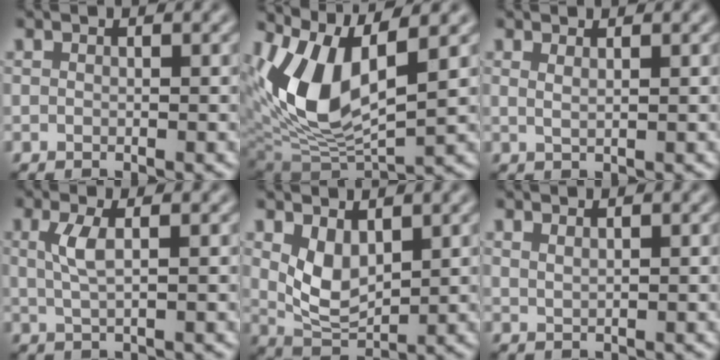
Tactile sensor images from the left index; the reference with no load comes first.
{"total": 8.8, "force": [2.7, 4.0, 7.4], "torque": [-0.153, -0.012, 0.053]}
{"total": 1.0, "force": [0.7, 0.2, 0.8], "torque": [-0.013, -0.003, 0.005]}
{"total": 2.1, "force": [0.3, 0.5, 2.1], "torque": [-0.045, -0.002, 0.006]}
{"total": 3.8, "force": [1.3, 2.1, 2.9], "torque": [-0.063, -0.011, 0.027]}
{"total": 1.0, "force": [0.9, 0.1, 0.4], "torque": [-0.007, -0.001, 0.013]}